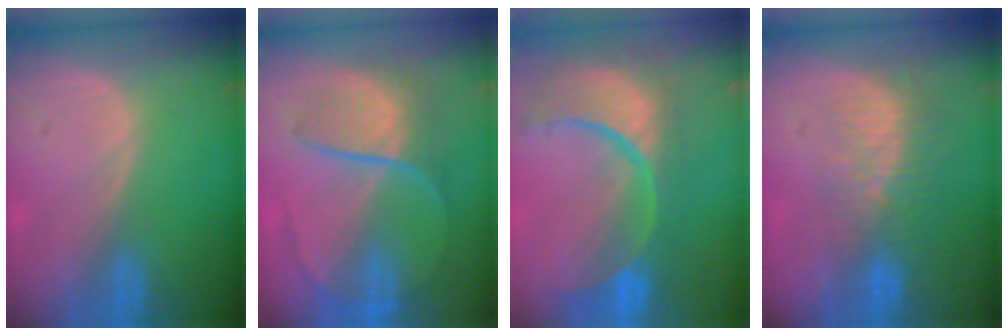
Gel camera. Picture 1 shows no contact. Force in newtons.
{"total": 8.1, "press": 7.3, "slide": 3.5}
{"total": 14.0, "press": 11.1, "slide": 8.4}
{"total": 8.2, "press": 7.1, "slide": 4.0}